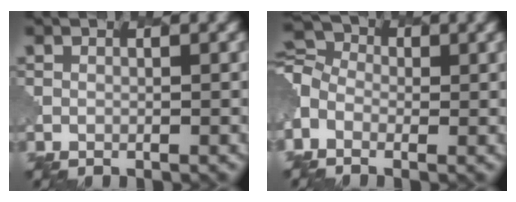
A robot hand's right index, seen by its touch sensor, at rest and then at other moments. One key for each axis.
{"total": 4.1, "fx": -1.6, "fy": 3.0, "fz": 2.4, "tx": -0.059, "ty": 0.000, "tz": -0.039}